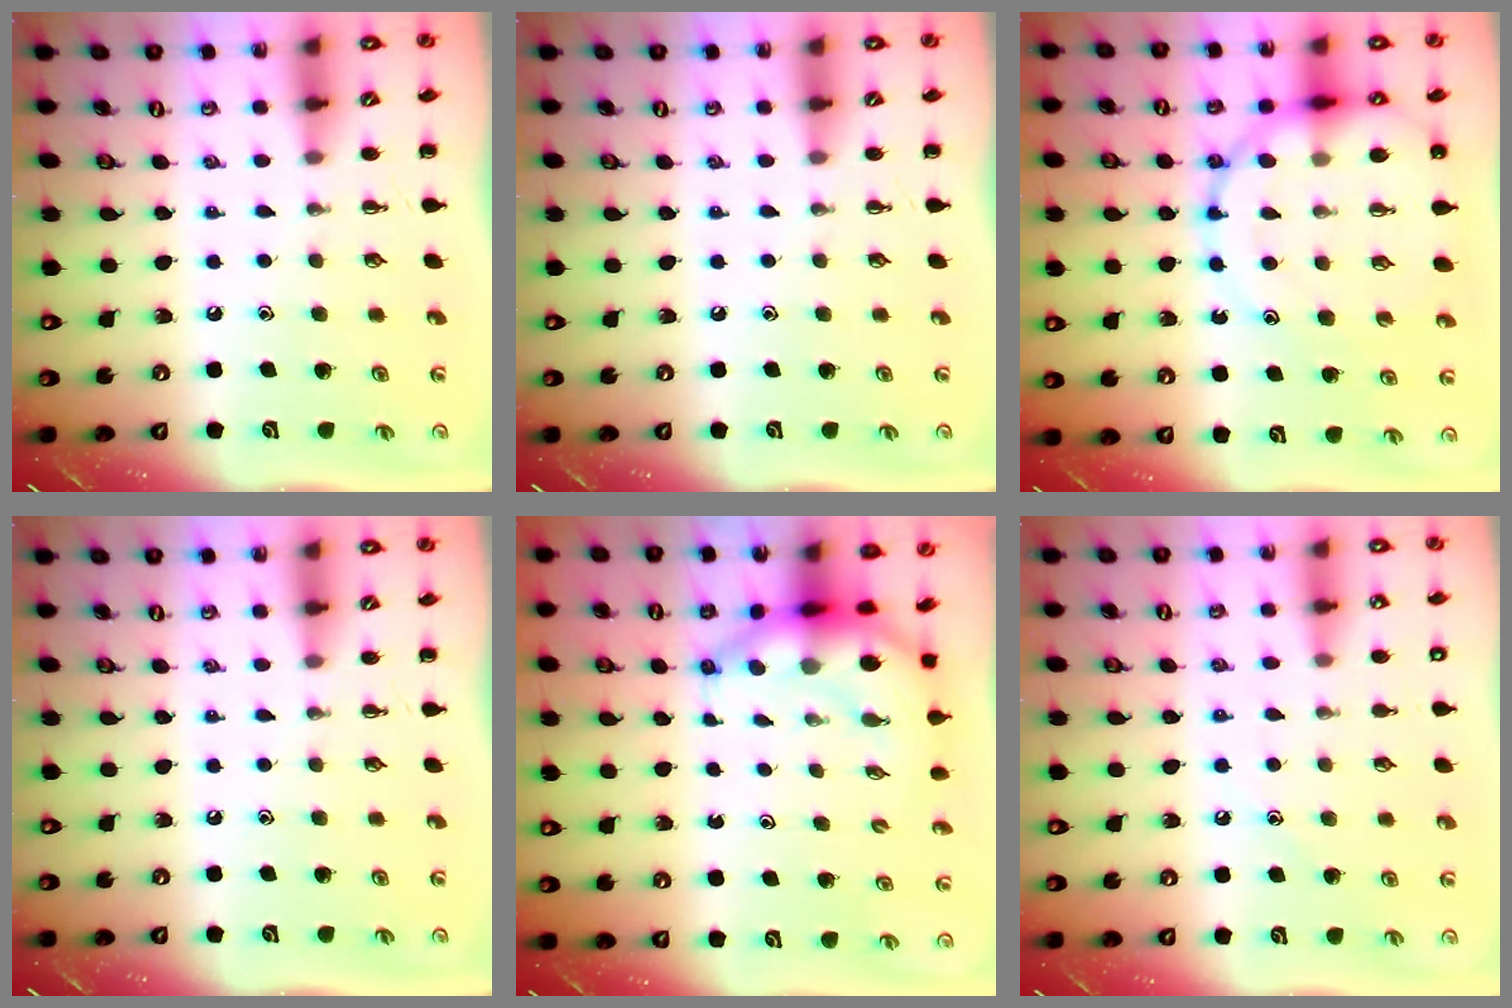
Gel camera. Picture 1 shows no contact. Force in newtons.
{"total": 0.0}
{"total": 19.3, "press": 18.8, "slide": 4.3}
{"total": 0.0}
{"total": 6.9, "press": 6.8, "slide": 1.2}
{"total": 9.5, "press": 9.2, "slide": 2.5}